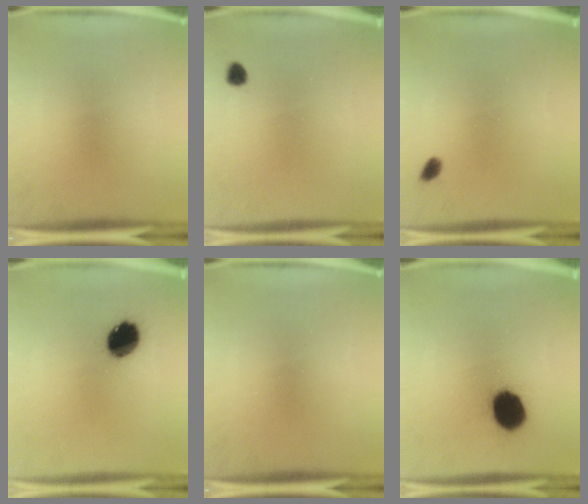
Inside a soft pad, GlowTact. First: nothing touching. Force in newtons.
{"total": 1.7}
{"total": 1.3}
{"total": 10.2}
{"total": 0.0}
{"total": 13.6}